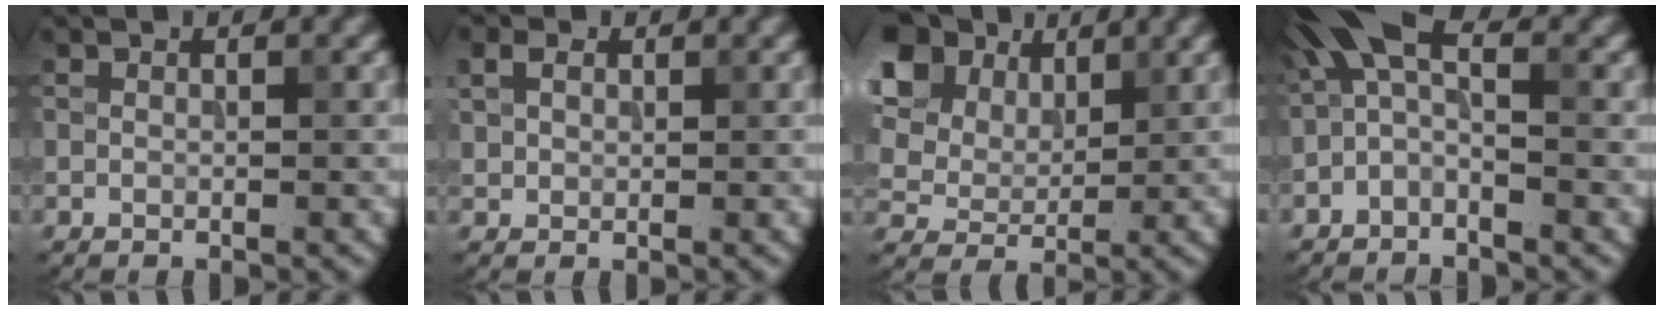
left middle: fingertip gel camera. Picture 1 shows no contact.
{"total": 2.3, "force": [1.0, 1.7, 1.1], "torque": [-0.027, 0.009, 0.014]}
{"total": 14.1, "force": [6.1, 10.0, 7.8], "torque": [-0.181, 0.039, 0.118]}
{"total": 4.3, "force": [-0.4, 1.8, 3.9], "torque": [-0.079, 0.020, -0.025]}